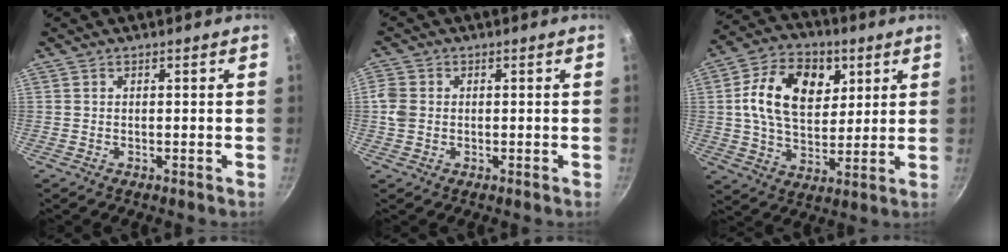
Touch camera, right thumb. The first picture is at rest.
{"total": 3.9, "force": [0.0, 3.2, 2.2], "torque": [-0.039, 0.006, -0.005]}
{"total": 16.7, "force": [4.7, 11.3, 11.4], "torque": [-0.168, -0.005, 0.072]}